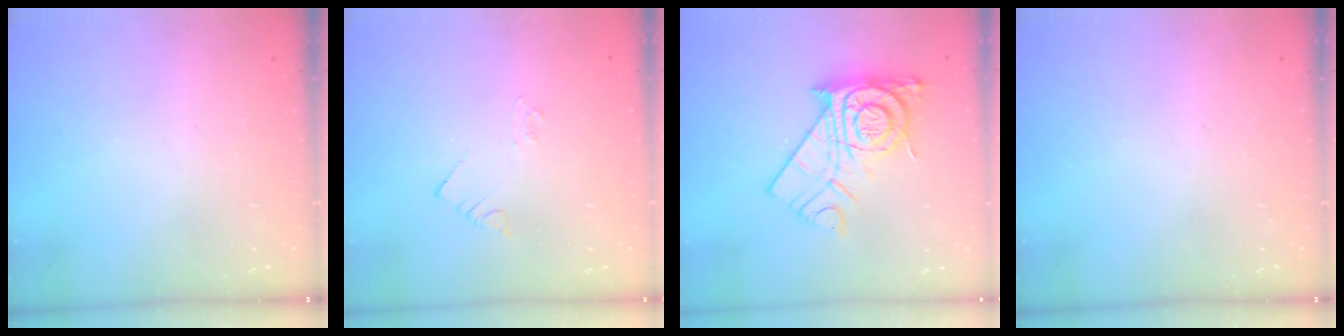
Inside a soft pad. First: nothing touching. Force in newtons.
{"total": 2.1, "press": 2.1, "slide": 0.3}
{"total": 15.0, "press": 14.9, "slide": 1.1}
{"total": 0.0}